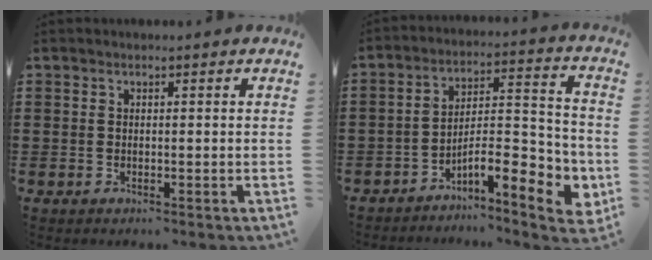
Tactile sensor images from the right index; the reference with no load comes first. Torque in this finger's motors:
{"motor_torque": [1.29, -0.85, 0.34, 0.07]}